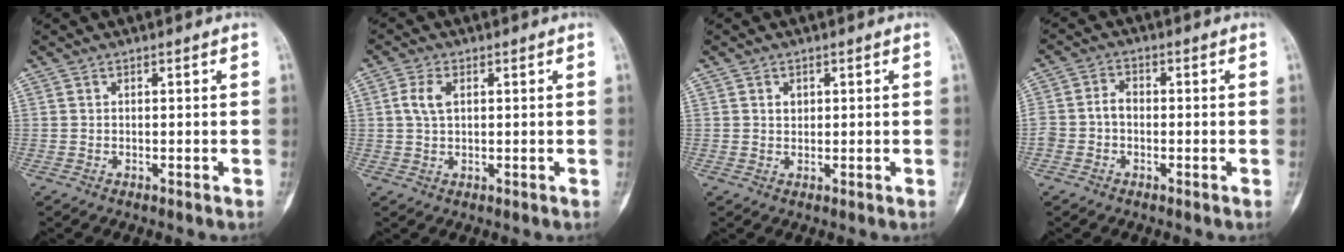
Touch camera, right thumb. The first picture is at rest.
{"total": 3.7, "force": [0.9, 2.2, 2.9], "torque": [-0.064, 0.004, 0.015]}
{"total": 1.5, "force": [0.5, 1.2, 0.7], "torque": [-0.004, -0.001, 0.008]}
{"total": 3.8, "force": [-0.8, 2.9, 2.3], "torque": [-0.043, 0.017, -0.019]}